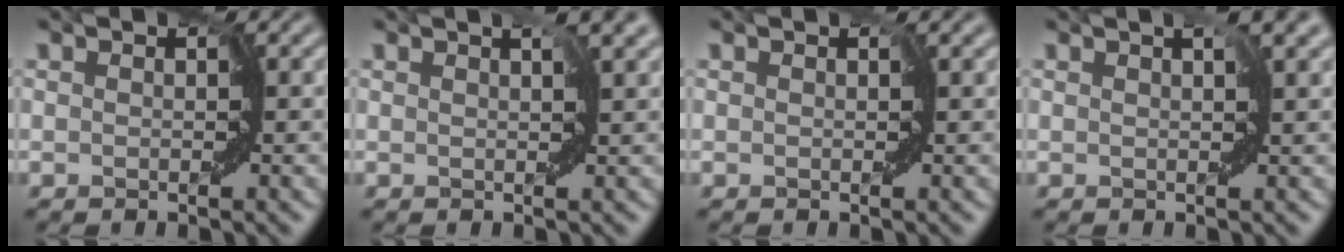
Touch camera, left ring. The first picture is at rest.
{"total": 2.5, "force": [1.2, 0.7, 2.0], "torque": [-0.031, 0.005, 0.022]}
{"total": 0.0}
{"total": 2.1, "force": [1.0, 0.4, 1.8], "torque": [-0.029, 0.007, 0.018]}